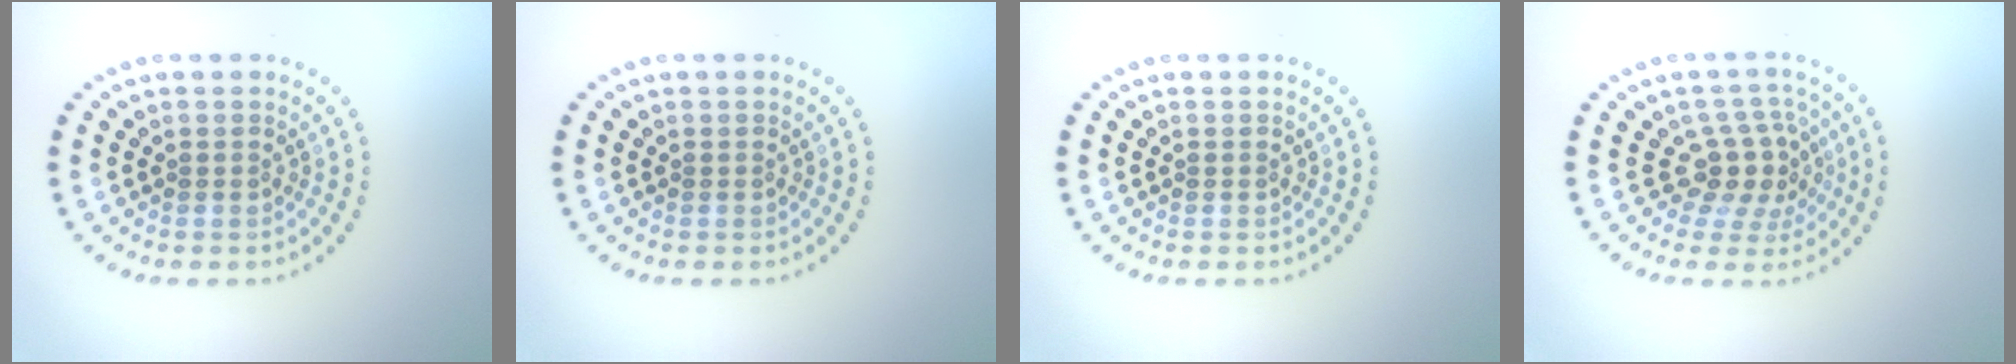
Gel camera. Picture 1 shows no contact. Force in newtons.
{"total": 0.0}
{"total": 0.0}
{"total": 3.8, "press": 2.6, "slide": 2.7}